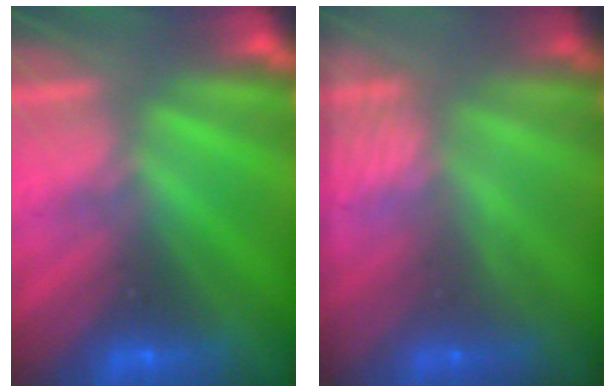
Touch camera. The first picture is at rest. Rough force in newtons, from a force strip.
{"total": 3.0}